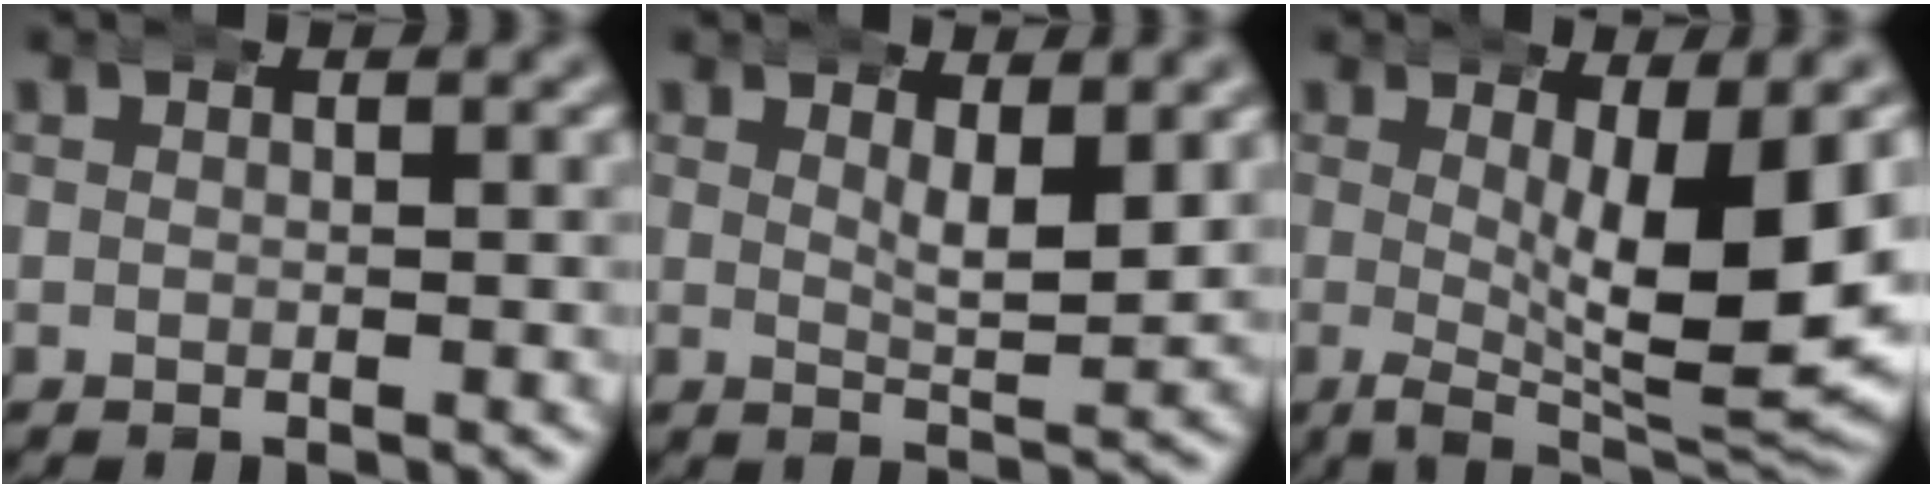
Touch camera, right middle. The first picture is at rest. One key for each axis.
{"total": 3.1, "fx": 1.9, "fy": 0.7, "fz": 2.3, "tx": -0.037, "ty": -0.011, "tz": 0.033}
{"total": 11.2, "fx": 0.7, "fy": 3.4, "fz": 10.7, "tx": -0.144, "ty": -0.019, "tz": 0.027}